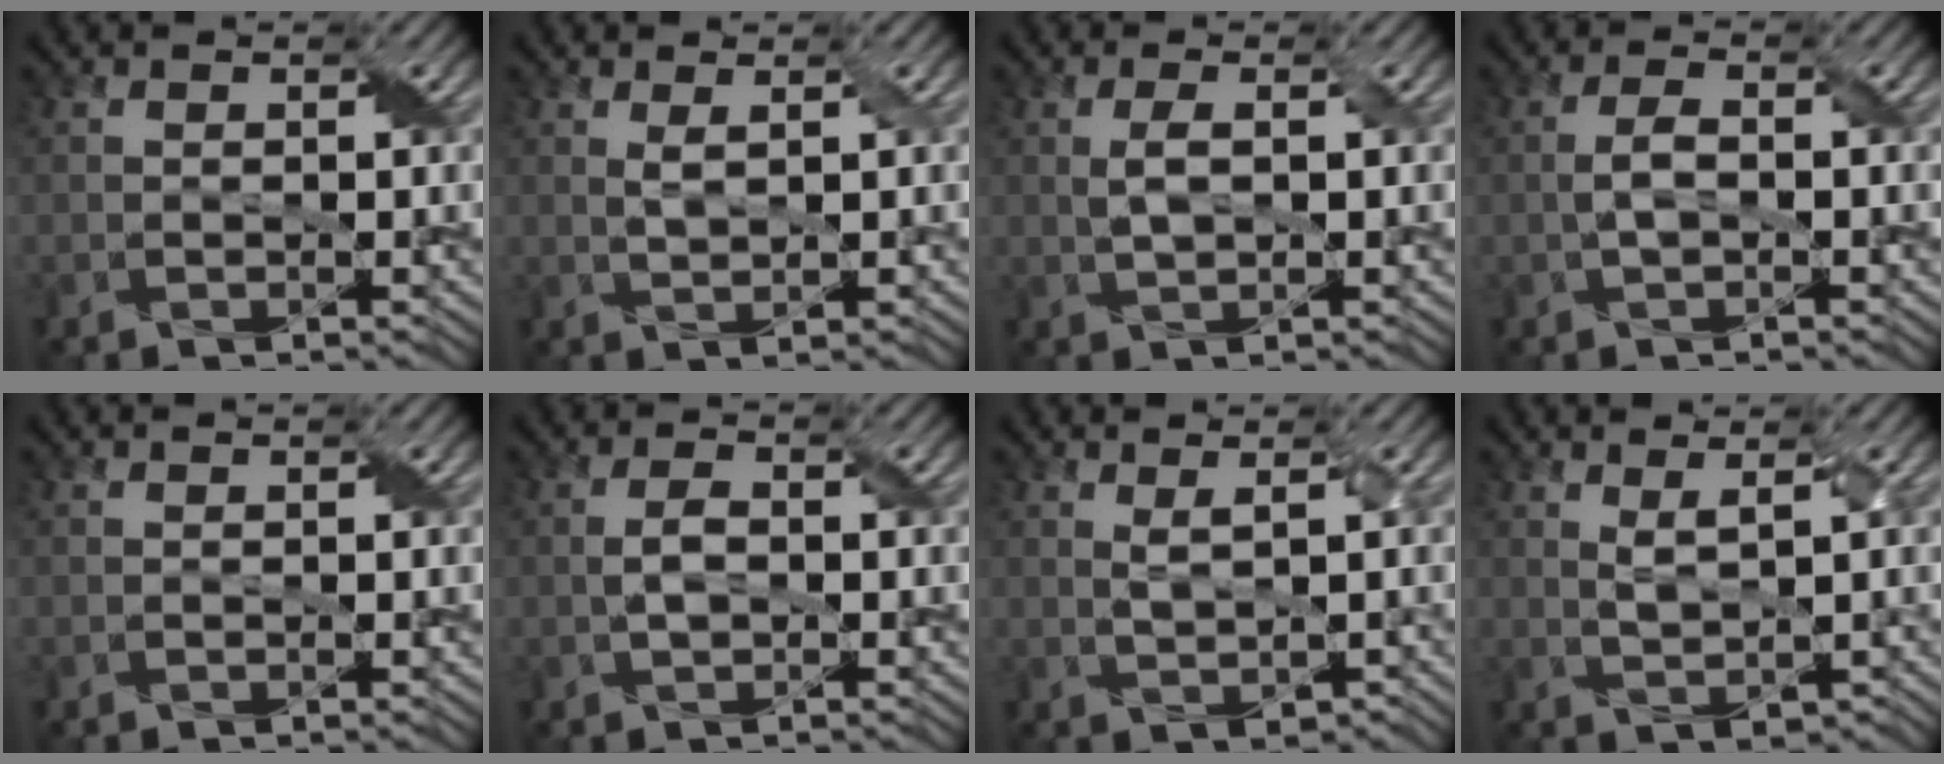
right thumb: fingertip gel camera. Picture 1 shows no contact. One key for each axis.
{"total": 1.6, "fx": 0.8, "fy": 0.3, "fz": 1.4, "tx": -0.036, "ty": 0.001, "tz": 0.018}
{"total": 2.4, "fx": 0.3, "fy": 0.8, "fz": 2.2, "tx": -0.054, "ty": 0.003, "tz": 0.008}
{"total": 2.2, "fx": -0.4, "fy": 1.0, "fz": 2.0, "tx": -0.050, "ty": 0.006, "tz": -0.008}
{"total": 0.0}
{"total": 2.4, "fx": -0.3, "fy": 1.3, "fz": 2.0, "tx": -0.044, "ty": 0.004, "tz": -0.005}
{"total": 1.9, "fx": 0.8, "fy": 0.5, "fz": 1.6, "tx": -0.041, "ty": -0.001, "tz": 0.019}
{"total": 2.2, "fx": 1.2, "fy": 0.5, "fz": 1.8, "tx": -0.045, "ty": -0.002, "tz": 0.027}